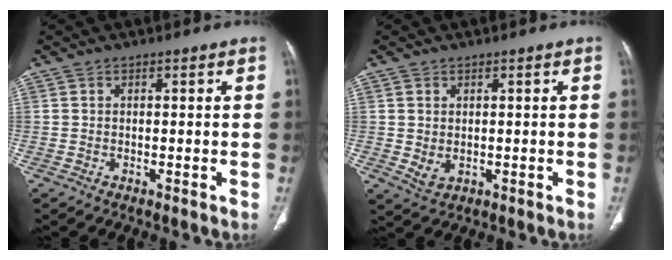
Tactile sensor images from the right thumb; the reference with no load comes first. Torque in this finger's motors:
{"motor_torque": [-0.36, 0.26, -0.02, 0.80, 0.00]}